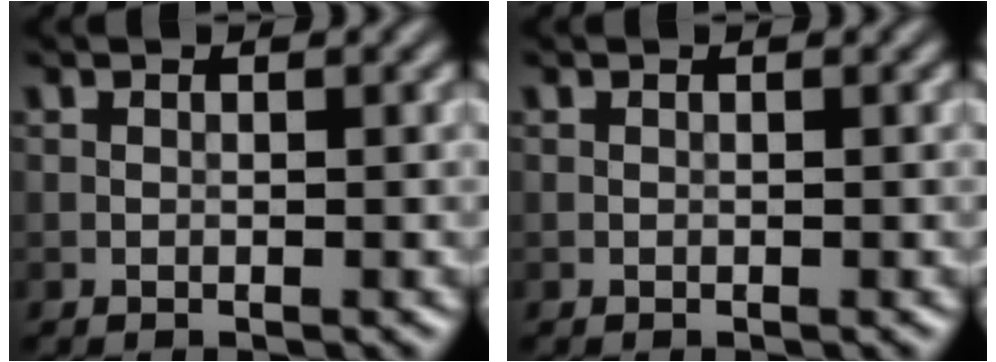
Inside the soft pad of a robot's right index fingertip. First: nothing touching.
{"total": 0.0}